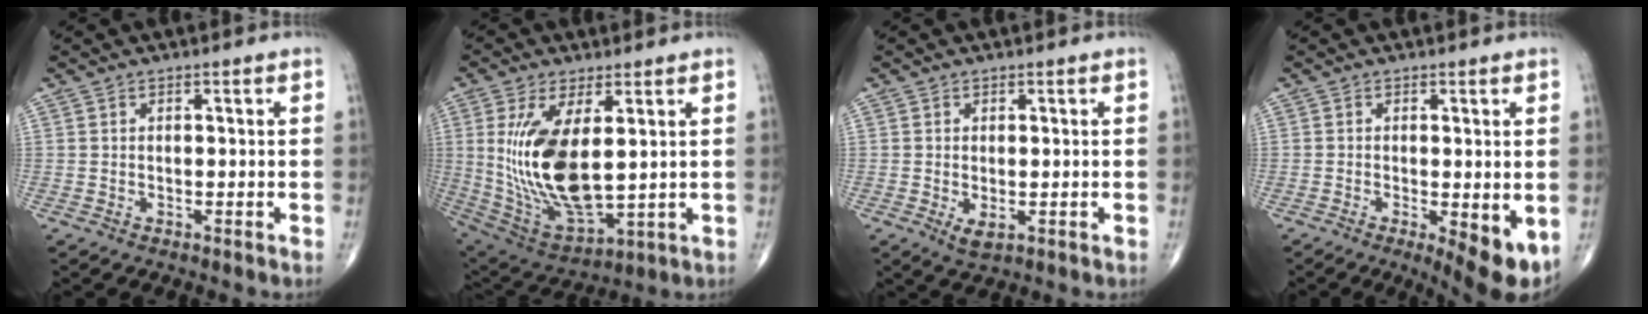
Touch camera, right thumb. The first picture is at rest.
{"total": 17.9, "force": [2.5, 7.8, 16.0], "torque": [-0.317, -0.025, 0.069]}
{"total": 2.6, "force": [-0.5, 1.3, 2.2], "torque": [-0.036, -0.007, -0.003]}
{"total": 7.9, "force": [-2.1, 2.6, 7.2], "torque": [-0.097, -0.021, -0.027]}